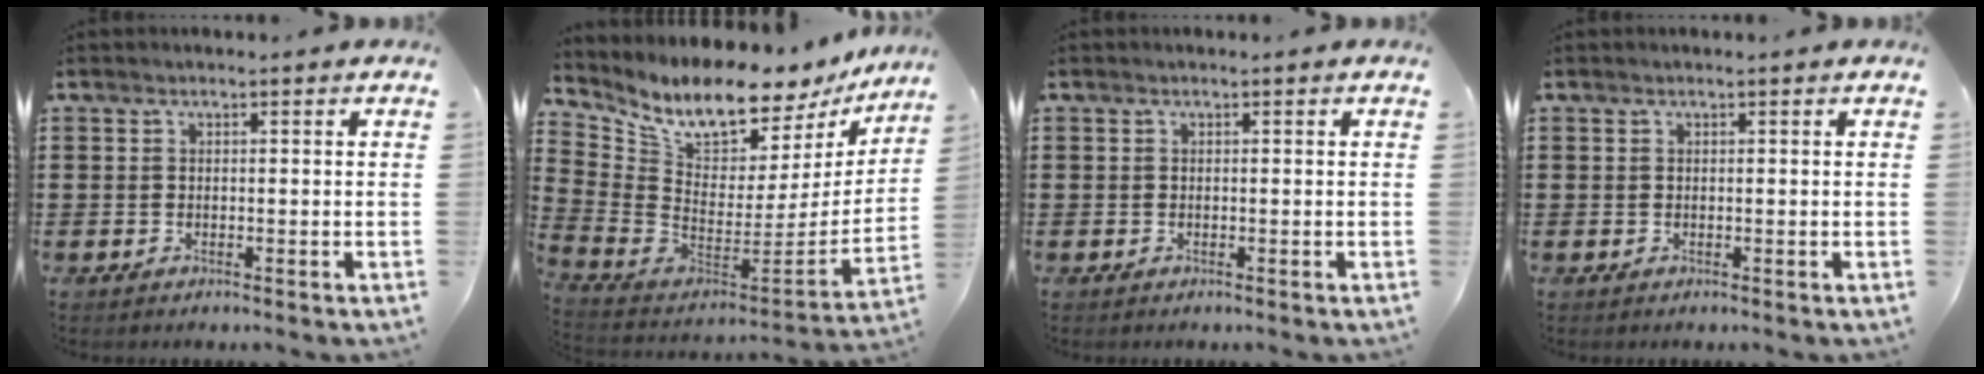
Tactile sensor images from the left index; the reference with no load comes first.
{"total": 9.2, "force": [7.7, 2.6, 4.3], "torque": [-0.111, -0.075, 0.131]}
{"total": 0.0}
{"total": 0.0}